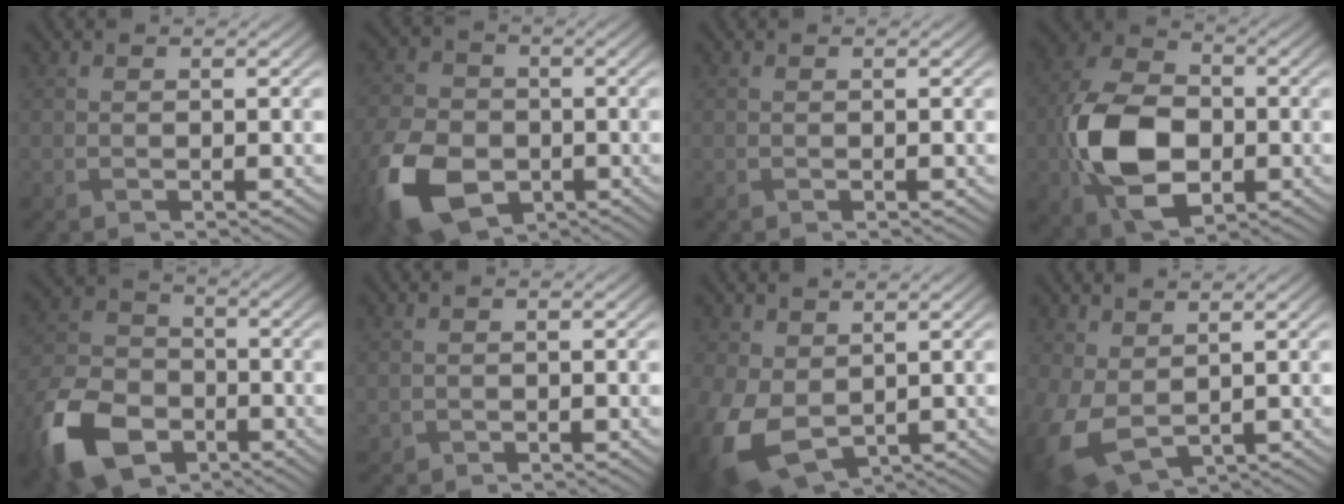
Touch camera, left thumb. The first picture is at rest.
{"total": 12.9, "force": [-5.0, 9.0, 7.8], "torque": [-0.214, -0.042, -0.096]}
{"total": 0.0}
{"total": 13.3, "force": [-2.8, 8.7, 9.6], "torque": [-0.225, -0.012, -0.062]}
{"total": 14.1, "force": [-7.1, 9.2, 7.9], "torque": [-0.213, -0.047, -0.142]}
{"total": 0.5, "force": [0.0, 0.5, 0.1], "torque": [-0.005, -0.006, 0.003]}
{"total": 9.4, "force": [-0.5, 6.6, 6.7], "torque": [-0.192, -0.027, -0.002]}
{"total": 7.3, "force": [0.5, 4.9, 5.5], "torque": [-0.170, -0.019, 0.021]}